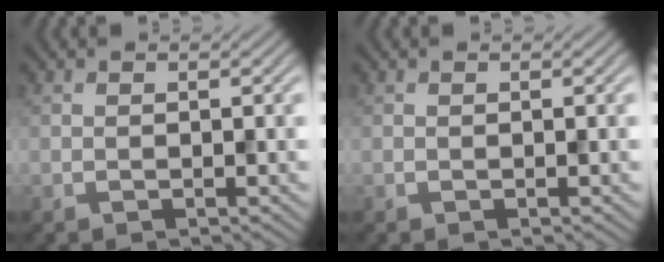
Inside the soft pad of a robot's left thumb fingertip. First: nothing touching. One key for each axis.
{"total": 0.0}